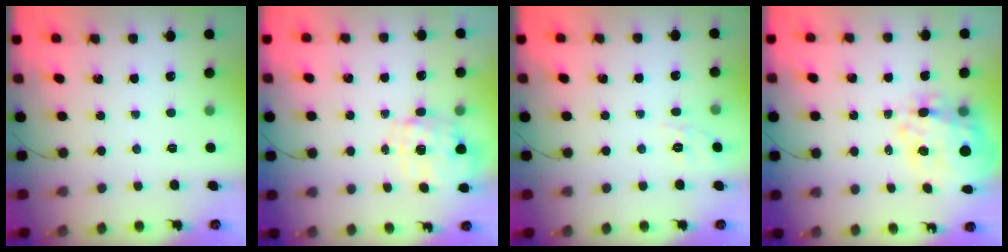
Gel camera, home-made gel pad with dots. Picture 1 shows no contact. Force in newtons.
{"total": 2.9, "press": 2.7, "slide": 0.9}
{"total": 1.7, "press": 0.5, "slide": 1.6}
{"total": 14.6, "press": 14.0, "slide": 4.2}